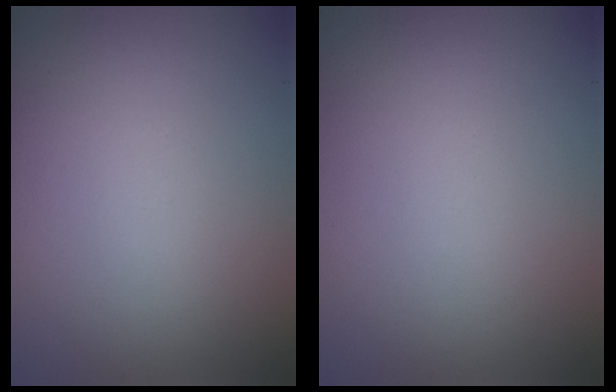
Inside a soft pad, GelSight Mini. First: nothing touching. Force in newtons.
{"total": 0.0}